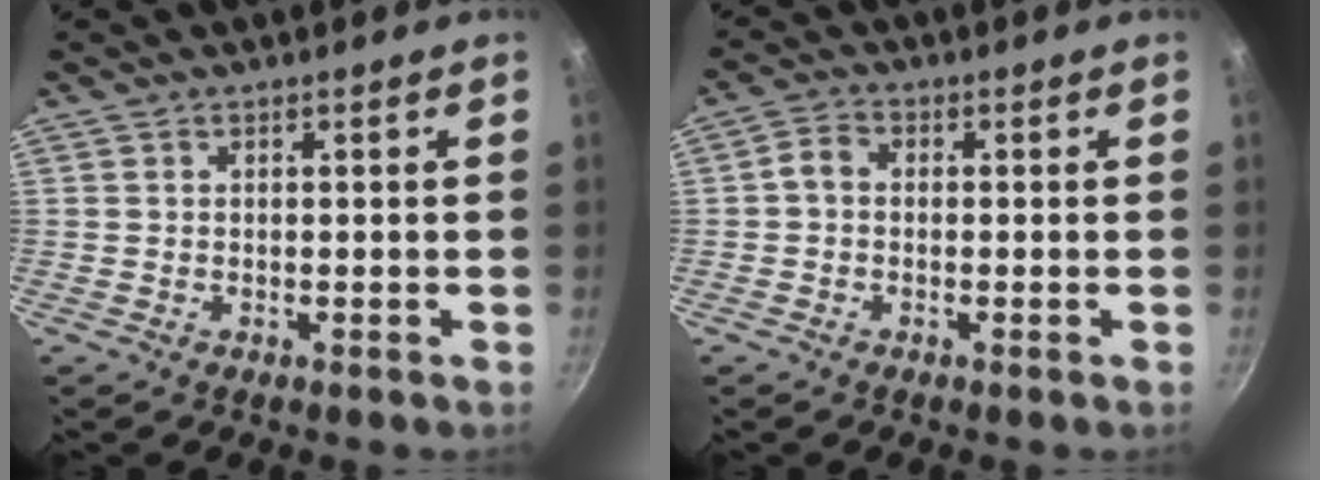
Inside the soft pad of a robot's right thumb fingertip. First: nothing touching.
{"total": 2.8, "force": [-0.5, 2.1, 1.7], "torque": [-0.039, 0.014, -0.019]}